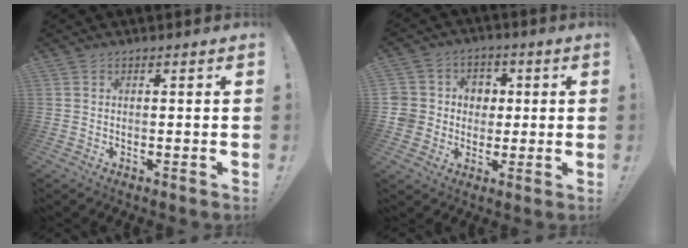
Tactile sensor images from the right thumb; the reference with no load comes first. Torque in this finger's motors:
{"motor_torque": [0.42, -0.15, 0.10, -0.15, 0.00]}